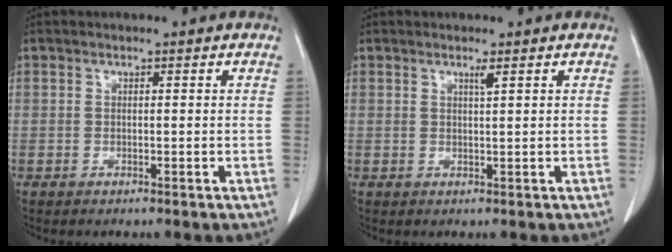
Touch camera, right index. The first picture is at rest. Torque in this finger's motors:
{"motor_torque": [0.12, -0.02, 0.00, 0.01]}